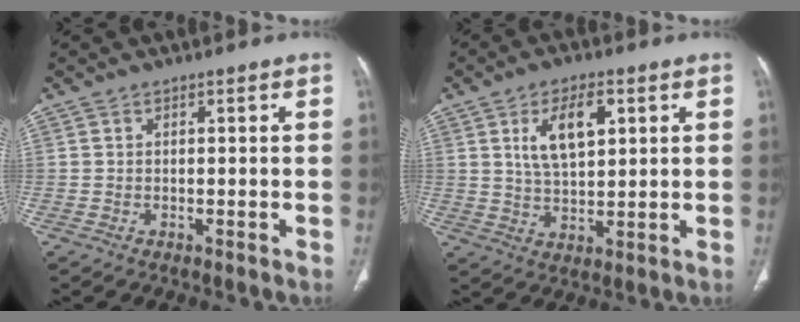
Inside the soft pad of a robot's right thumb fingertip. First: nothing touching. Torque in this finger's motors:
{"motor_torque": [0.00, 0.11, 0.42, -0.01, 0.22]}